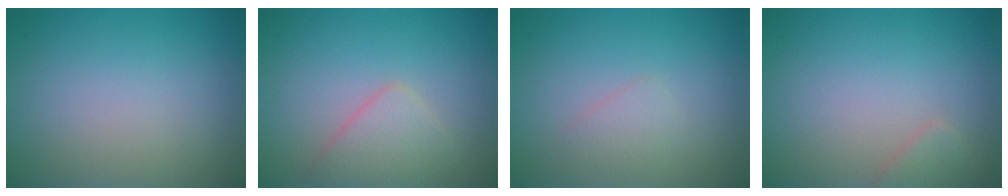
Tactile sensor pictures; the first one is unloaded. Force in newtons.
{"total": 2.7, "press": 2.7, "slide": 0.1}
{"total": 1.3, "press": 1.3, "slide": 0.0}
{"total": 1.3, "press": 1.3, "slide": 0.1}